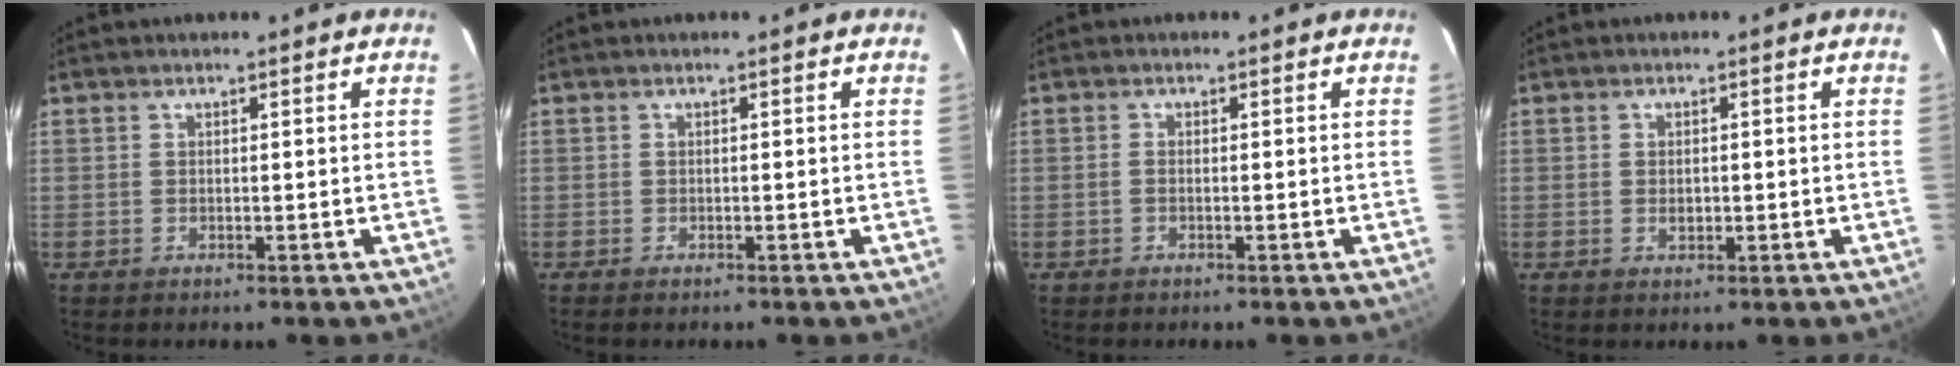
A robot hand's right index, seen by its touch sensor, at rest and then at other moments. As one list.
[{"total": 0.7, "force": [-0.6, 0.1, 0.3], "torque": [-0.007, -0.002, -0.011]}, {"total": 0.6, "force": [-0.3, 0.3, 0.4], "torque": [-0.009, 0.003, -0.007]}, {"total": 1.5, "force": [-0.2, 1.1, 1.0], "torque": [-0.018, 0.002, -0.003]}]